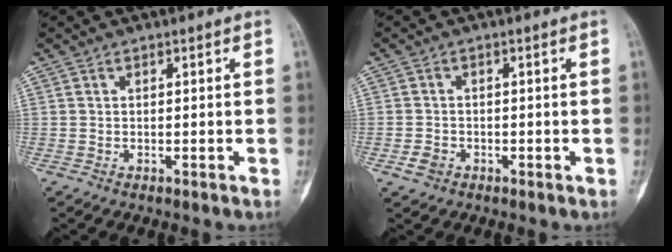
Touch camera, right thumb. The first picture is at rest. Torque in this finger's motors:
{"motor_torque": [0.41, 0.38, -0.06, 0.20, 0.02]}